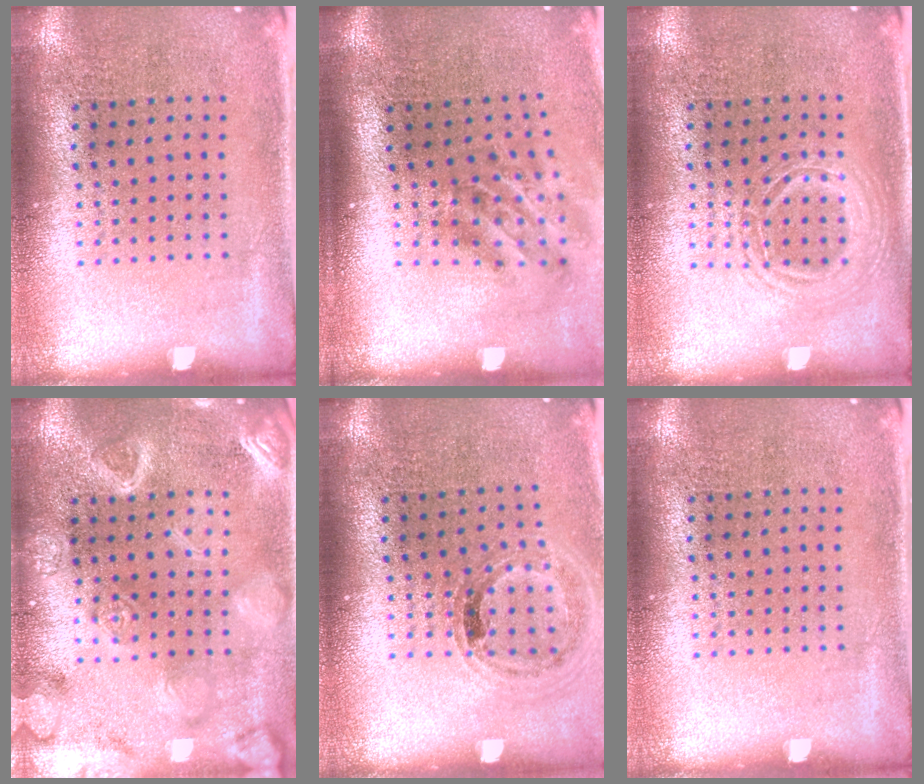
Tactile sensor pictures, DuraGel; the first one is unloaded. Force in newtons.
{"total": 1.9, "press": 1.2, "slide": 1.5}
{"total": 1.2, "press": 1.2, "slide": 0.1}
{"total": 3.2, "press": 3.2, "slide": 0.2}
{"total": 0.9, "press": 0.9, "slide": 0.1}
{"total": 0.0}